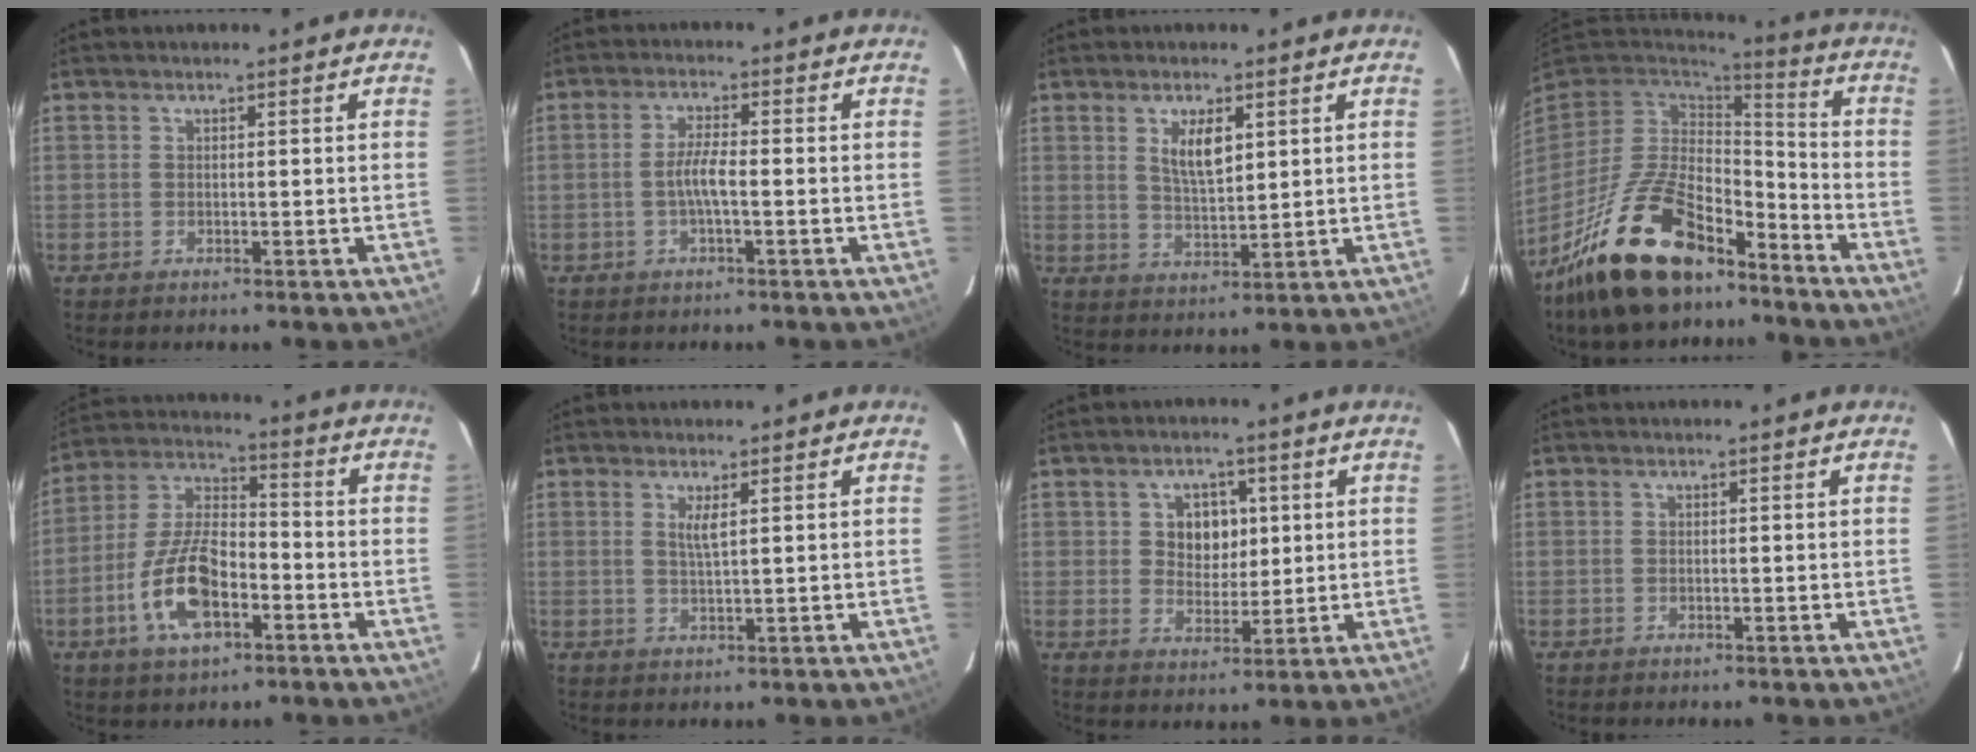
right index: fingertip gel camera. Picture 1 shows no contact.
{"total": 3.6, "force": [-1.0, 0.3, 3.4], "torque": [-0.068, 0.003, -0.019]}
{"total": 5.8, "force": [2.3, 2.3, 4.8], "torque": [-0.084, -0.003, 0.046]}
{"total": 21.5, "force": [-14.7, 9.2, 12.8], "torque": [-0.263, -0.014, -0.250]}
{"total": 13.4, "force": [-5.3, 6.1, 10.7], "torque": [-0.223, 0.007, -0.096]}
{"total": 2.3, "force": [1.0, 0.1, 2.1], "torque": [-0.036, -0.003, 0.017]}
{"total": 6.1, "force": [1.4, 5.0, 3.1], "torque": [-0.050, 0.010, 0.030]}
{"total": 0.0}